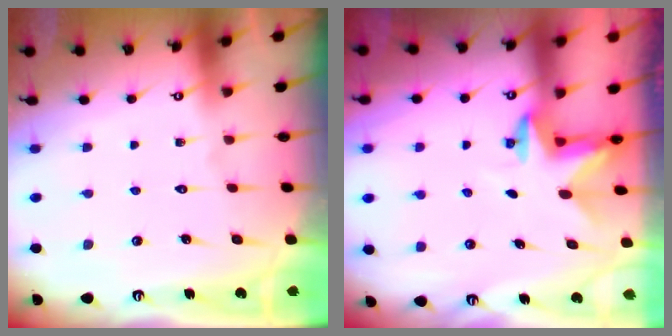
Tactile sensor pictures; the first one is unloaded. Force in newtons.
{"total": 2.6, "press": 2.5, "slide": 0.4}